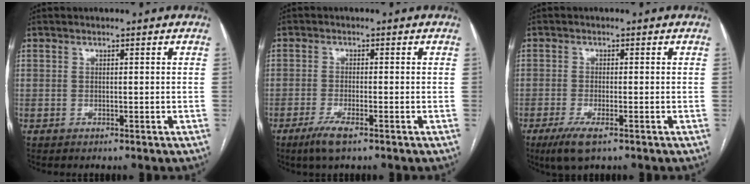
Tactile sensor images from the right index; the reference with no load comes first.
{"total": 3.8, "force": [-2.5, 0.5, 2.9], "torque": [-0.062, -0.008, -0.047]}
{"total": 4.7, "force": [-2.8, 0.9, 3.6], "torque": [-0.074, -0.012, -0.047]}